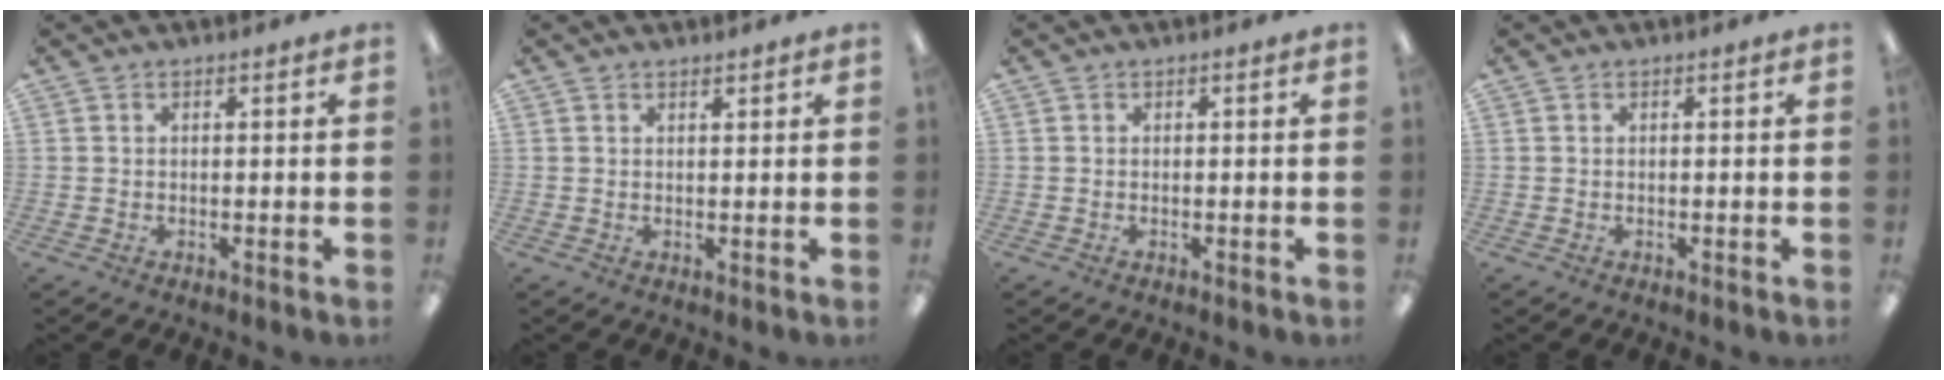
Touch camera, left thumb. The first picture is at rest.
{"total": 1.2, "force": [1.1, 0.2, 0.3], "torque": [-0.007, -0.002, 0.021]}
{"total": 0.0}
{"total": 0.0}